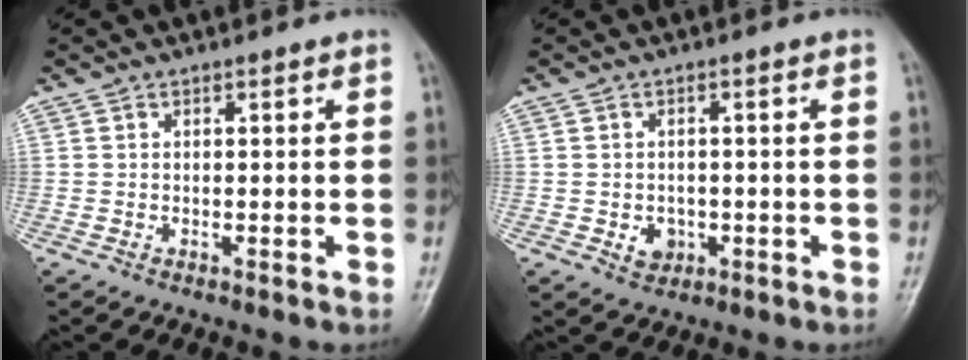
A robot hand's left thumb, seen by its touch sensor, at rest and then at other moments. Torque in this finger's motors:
{"motor_torque": [-0.14, 0.07, 0.21, -0.08, 0.00]}